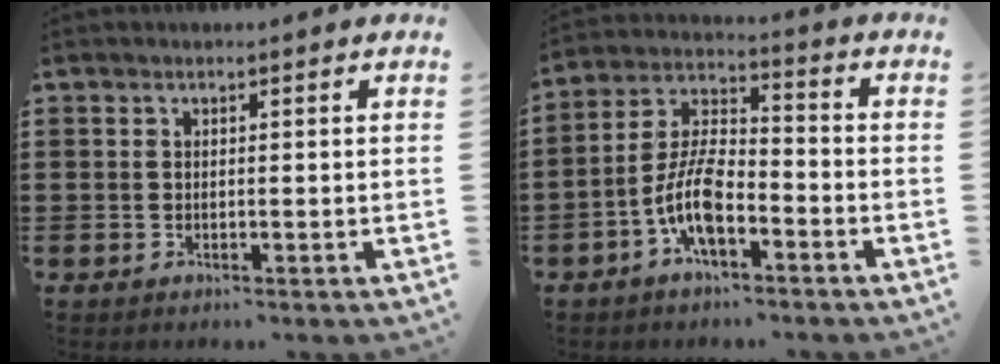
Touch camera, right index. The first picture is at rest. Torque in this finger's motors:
{"motor_torque": [2.14, 0.00, 0.73, 0.21]}